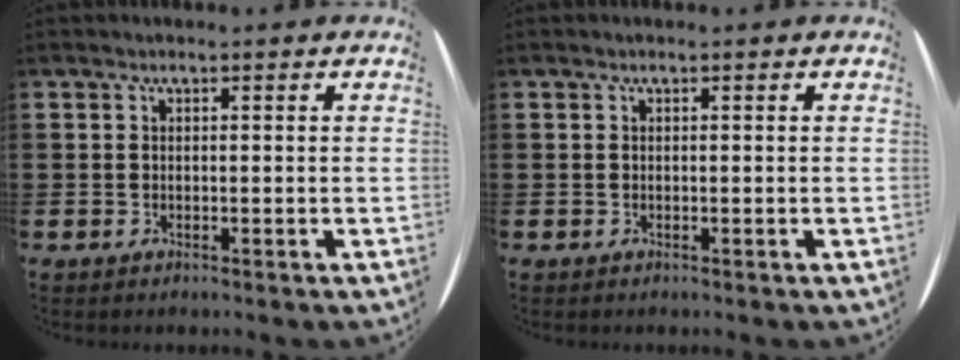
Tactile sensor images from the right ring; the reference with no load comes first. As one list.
[{"total": 0.0}]